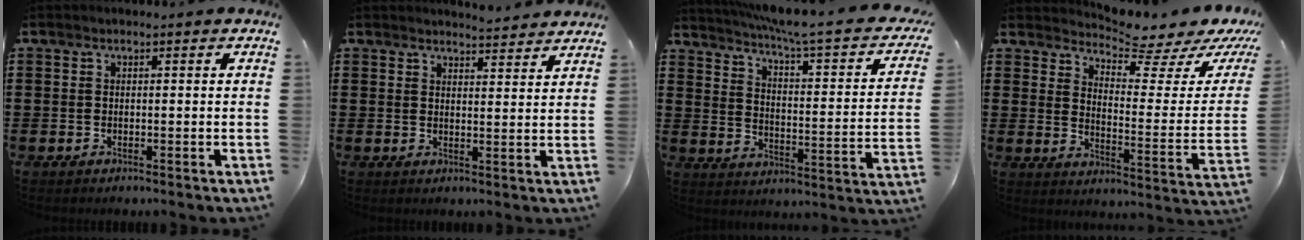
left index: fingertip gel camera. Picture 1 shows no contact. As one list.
[{"total": 3.2, "force": [3.2, -0.2, 0.2], "torque": [-0.005, -0.016, 0.058]}, {"total": 5.8, "force": [4.3, -0.5, 3.9], "torque": [-0.093, -0.039, 0.064]}, {"total": 5.1, "force": [4.7, 0.0, 1.7], "torque": [-0.038, -0.052, 0.073]}]